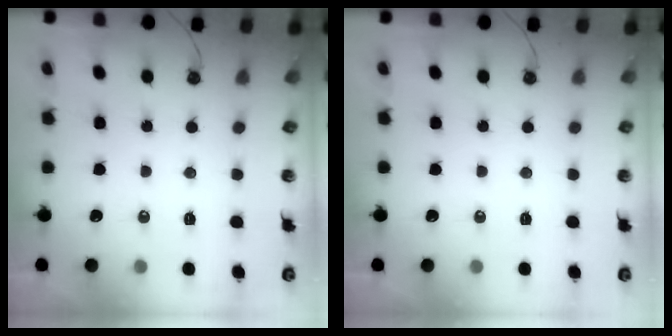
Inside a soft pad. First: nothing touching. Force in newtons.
{"total": 0.0}